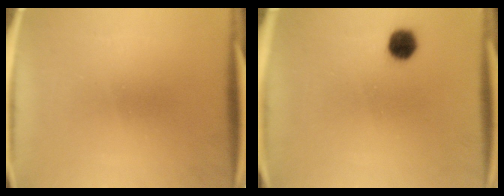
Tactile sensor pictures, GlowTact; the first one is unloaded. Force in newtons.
{"total": 4.7}